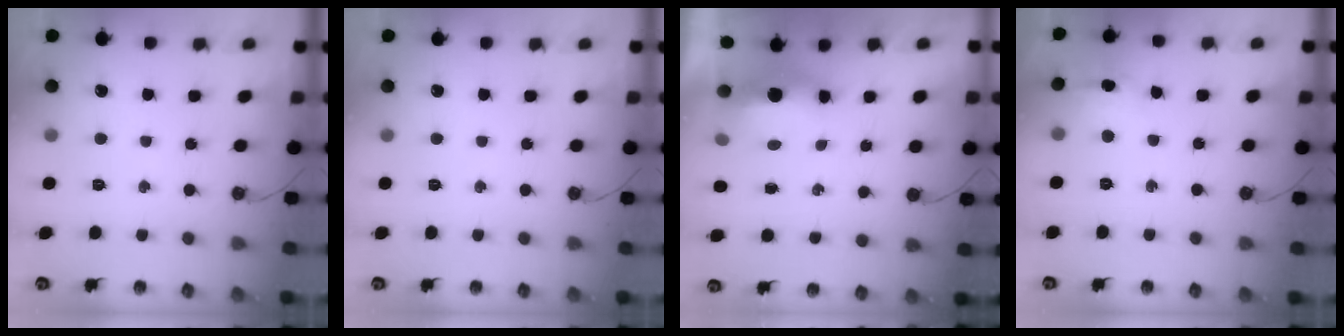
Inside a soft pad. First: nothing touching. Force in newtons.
{"total": 0.0}
{"total": 5.8, "press": 5.8, "slide": 0.8}
{"total": 5.2, "press": 4.9, "slide": 1.6}